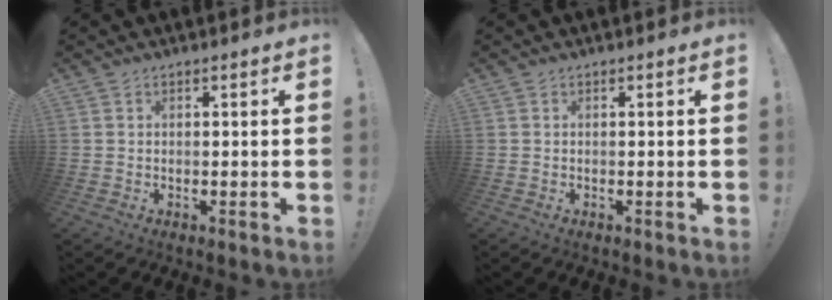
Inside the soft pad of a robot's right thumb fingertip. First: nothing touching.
{"total": 0.0}